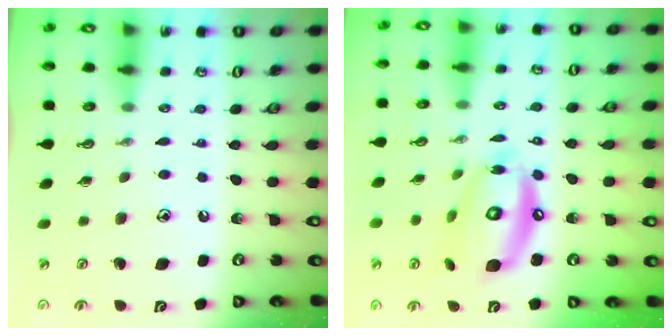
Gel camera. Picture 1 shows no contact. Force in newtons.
{"total": 15.0, "press": 14.9, "slide": 1.3}